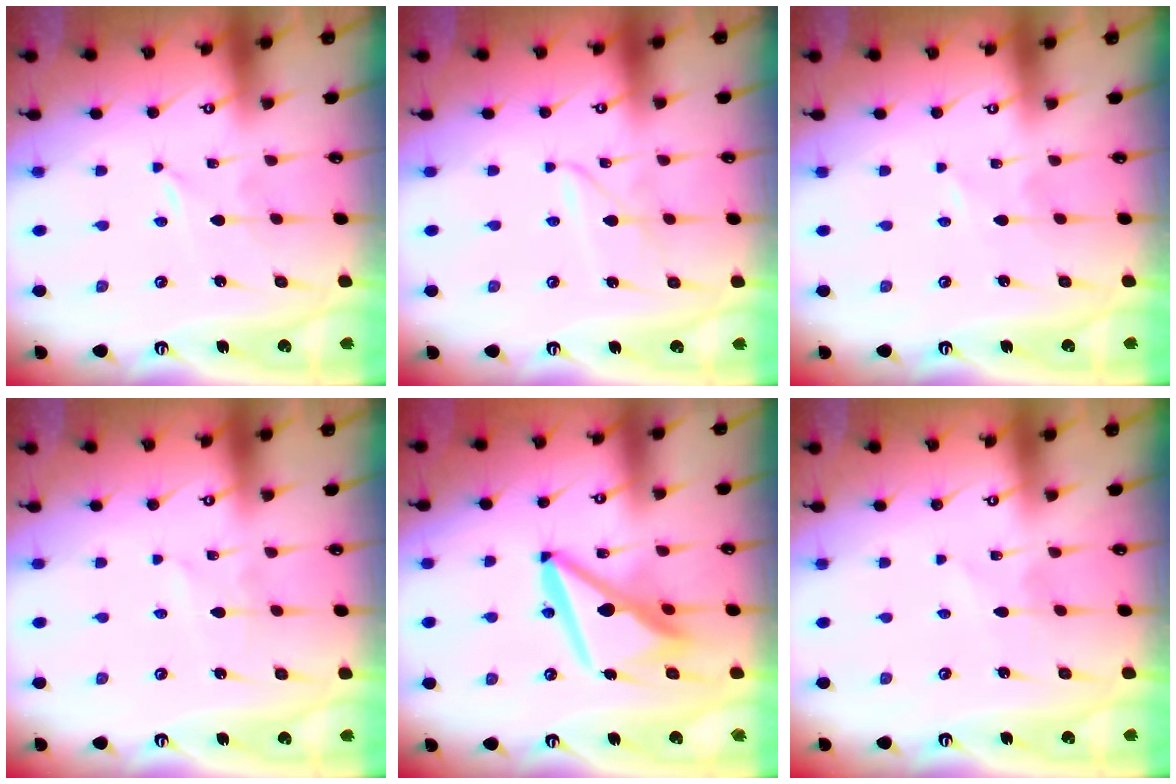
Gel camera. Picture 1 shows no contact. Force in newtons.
{"total": 2.4, "press": 2.4, "slide": 0.3}
{"total": 0.0}
{"total": 1.4, "press": 1.4, "slide": 0.1}
{"total": 13.0, "press": 12.9, "slide": 1.7}
{"total": 1.4, "press": 1.4, "slide": 0.2}